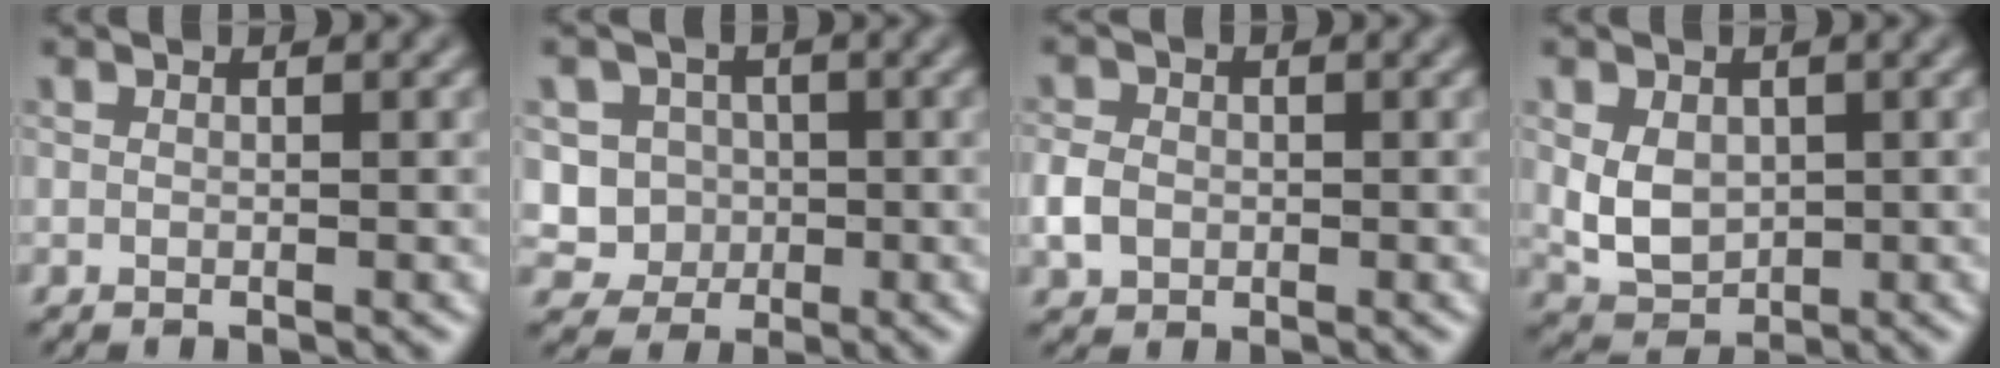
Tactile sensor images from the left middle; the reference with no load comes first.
{"total": 4.9, "force": [-0.2, 4.7, 1.2], "torque": [-0.008, 0.022, -0.016]}
{"total": 2.5, "force": [-0.5, 2.1, 1.2], "torque": [-0.025, 0.000, -0.015]}
{"total": 3.9, "force": [0.2, 2.9, 2.5], "torque": [-0.052, -0.006, 0.008]}